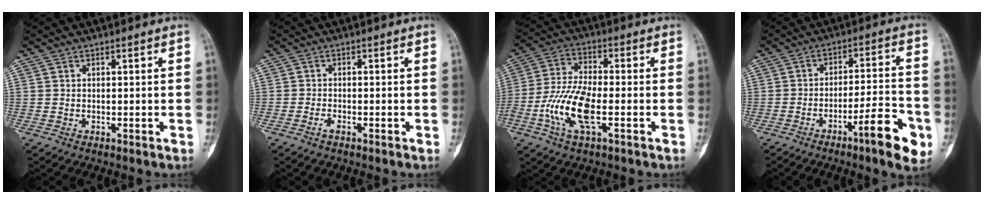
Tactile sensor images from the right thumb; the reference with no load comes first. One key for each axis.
{"total": 1.1, "fx": -0.8, "fy": 0.3, "fz": 0.6, "tx": -0.017, "ty": 0.003, "tz": -0.016}
{"total": 11.6, "fx": -3.4, "fy": 4.4, "fz": 10.2, "tx": -0.224, "ty": 0.017, "tz": -0.071}
{"total": 11.7, "fx": -5.7, "fy": 2.2, "fz": 10.0, "tx": -0.138, "ty": 0.034, "tz": -0.081}